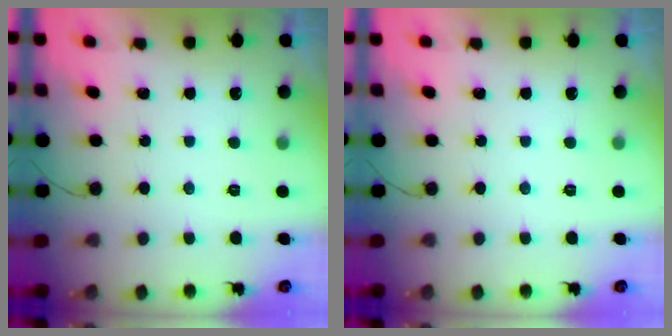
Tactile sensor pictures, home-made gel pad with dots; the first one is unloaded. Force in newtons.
{"total": 0.0}